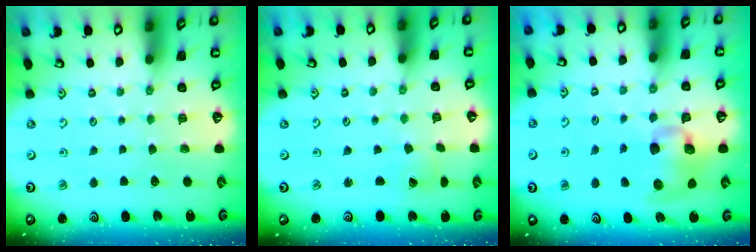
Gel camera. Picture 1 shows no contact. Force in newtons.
{"total": 0.5, "press": 0.5, "slide": 0.0}
{"total": 12.5, "press": 12.3, "slide": 2.0}